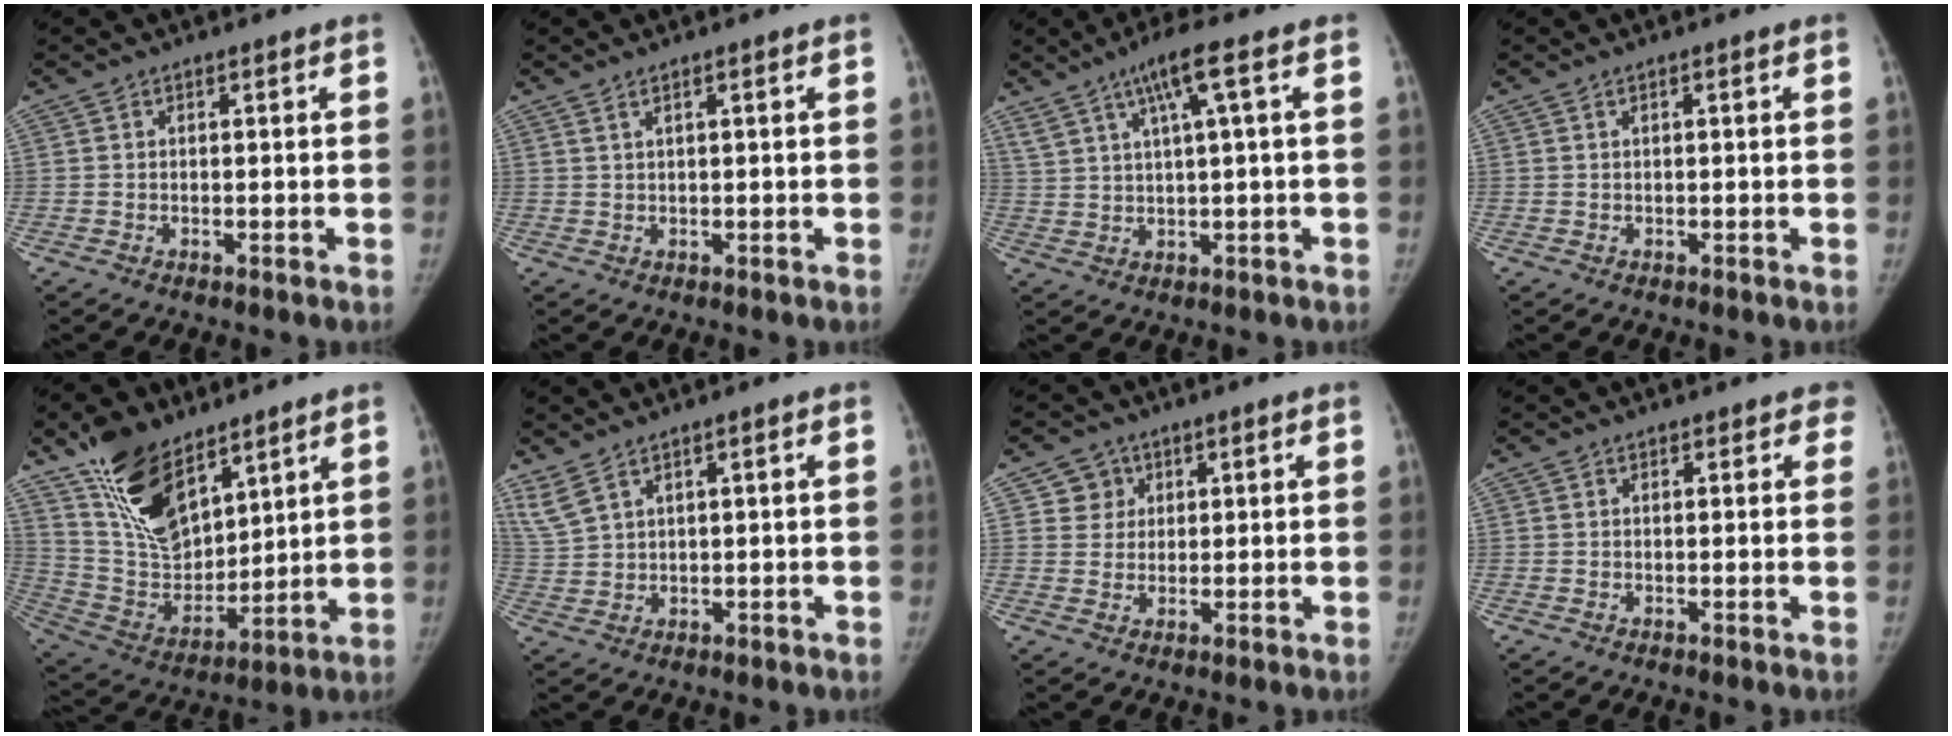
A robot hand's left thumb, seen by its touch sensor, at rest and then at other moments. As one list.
[{"total": 0.9, "force": [0.7, 0.0, 0.6], "torque": [-0.016, 0.001, 0.017]}, {"total": 7.3, "force": [3.6, 0.3, 6.4], "torque": [-0.126, 0.000, 0.069]}, {"total": 0.0}, {"total": 18.3, "force": [11.9, 9.4, 10.2], "torque": [-0.145, -0.060, 0.235]}, {"total": 4.5, "force": [3.2, 1.6, 2.8], "torque": [-0.064, -0.005, 0.075]}, {"total": 4.3, "force": [1.6, 4.0, -0.3], "torque": [0.037, -0.004, 0.022]}, {"total": 2.2, "force": [1.6, 1.3, 0.7], "torque": [0.023, -0.002, 0.009]}]